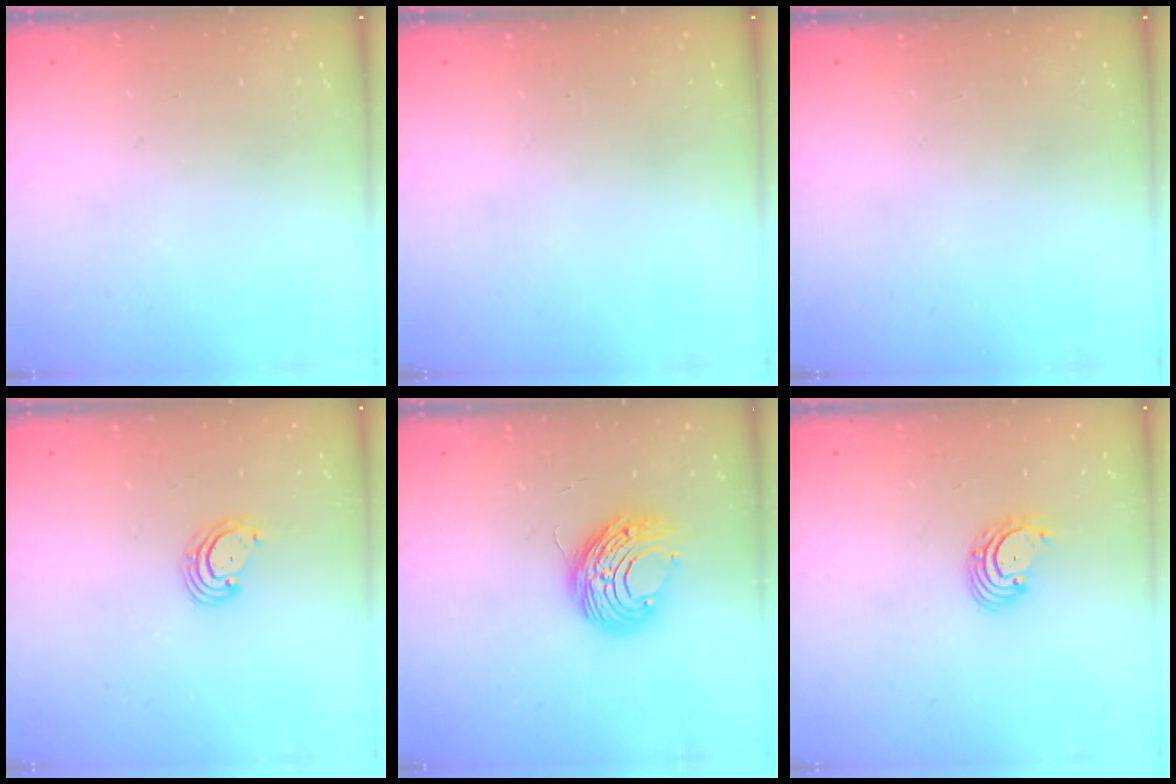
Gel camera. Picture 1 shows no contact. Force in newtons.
{"total": 0.0}
{"total": 0.0}
{"total": 3.3, "press": 3.3, "slide": 0.5}
{"total": 9.1, "press": 9.1, "slide": 0.5}
{"total": 2.9, "press": 2.9, "slide": 0.3}